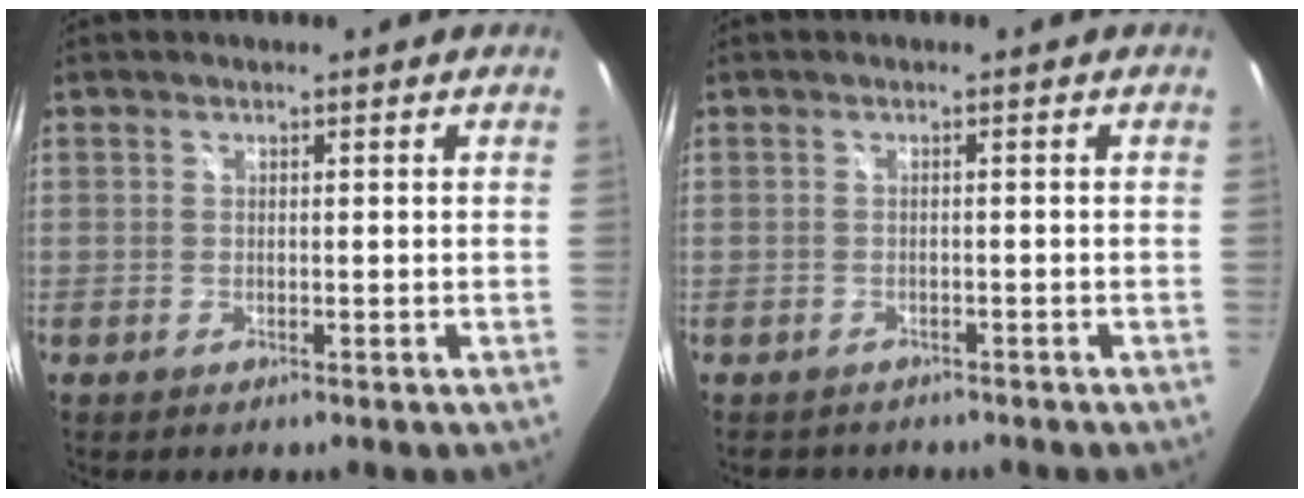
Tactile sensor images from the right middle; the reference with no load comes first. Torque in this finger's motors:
{"motor_torque": [0.39, -0.50, 0.02, 0.01]}